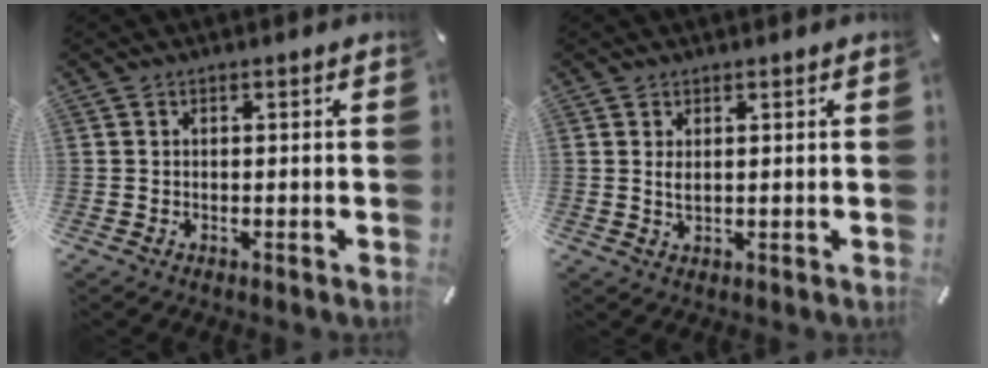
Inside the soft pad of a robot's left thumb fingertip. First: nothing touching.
{"total": 1.8, "force": [0.7, 0.6, 1.6], "torque": [-0.042, -0.002, 0.009]}